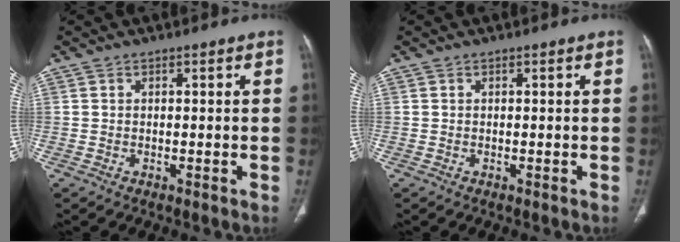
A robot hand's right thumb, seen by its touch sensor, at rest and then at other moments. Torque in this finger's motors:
{"motor_torque": [0.01, 0.01, 0.00, 0.00, 0.00]}